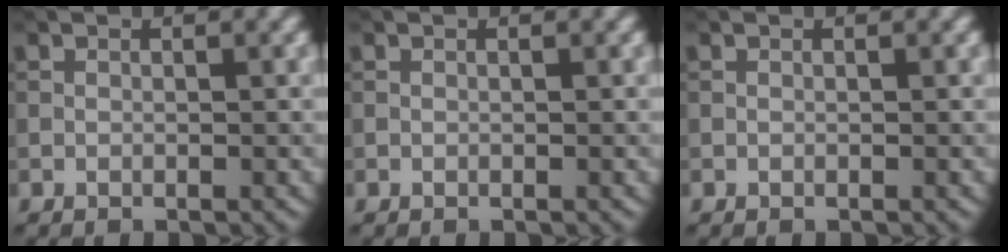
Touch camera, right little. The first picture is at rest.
{"total": 0.0}
{"total": 0.0}